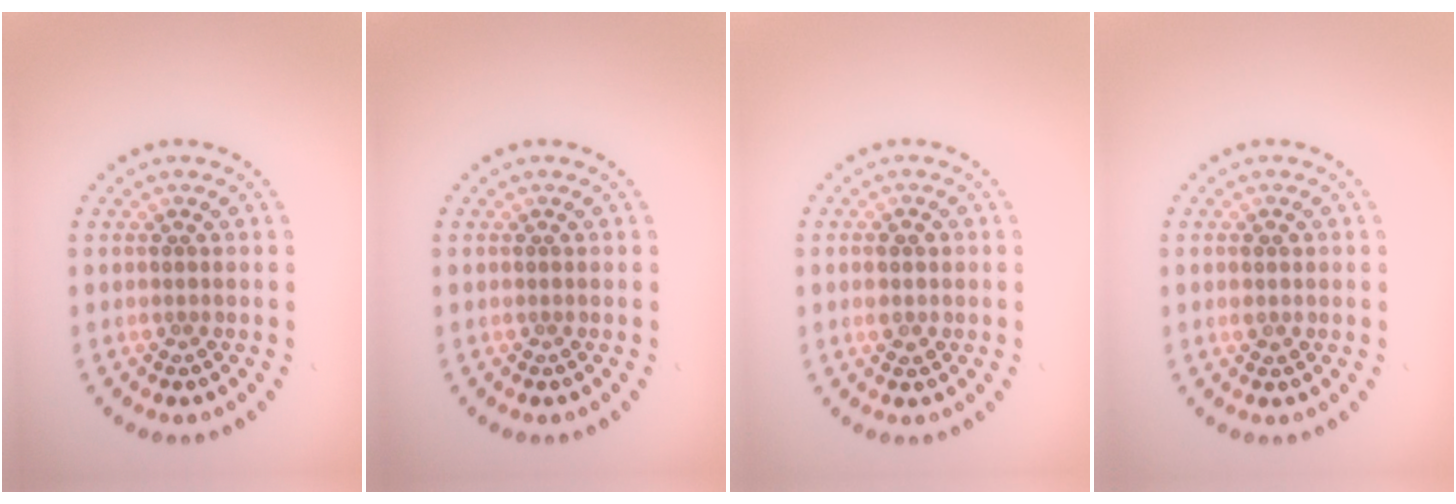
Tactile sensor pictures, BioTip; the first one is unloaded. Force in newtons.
{"total": 0.0}
{"total": 2.0, "press": 2.0, "slide": 0.0}
{"total": 0.9, "press": 0.9, "slide": 0.1}